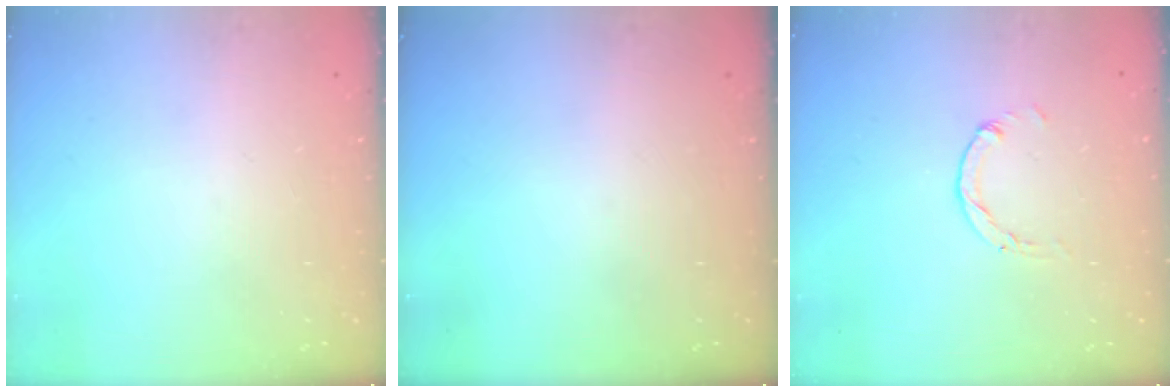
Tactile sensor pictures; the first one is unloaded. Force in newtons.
{"total": 0.0}
{"total": 1.5, "press": 1.5, "slide": 0.2}